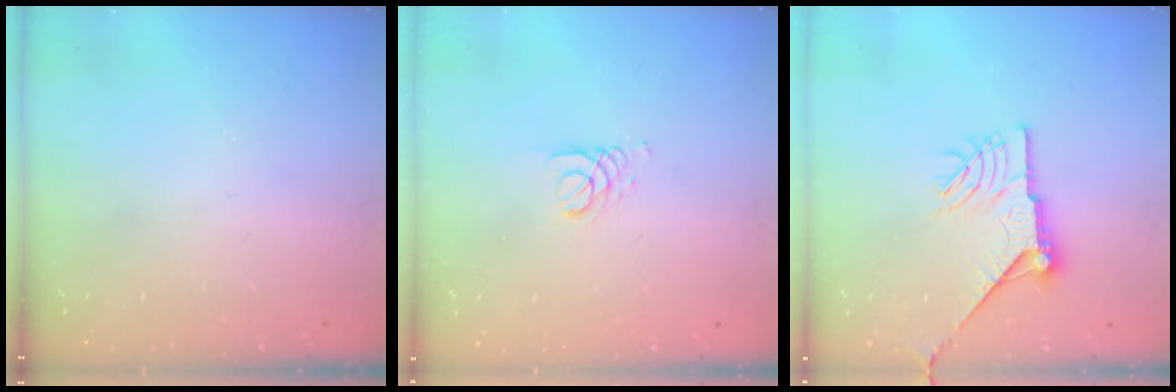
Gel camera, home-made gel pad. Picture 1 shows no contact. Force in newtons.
{"total": 2.7, "press": 2.7, "slide": 0.3}
{"total": 12.0, "press": 12.0, "slide": 1.1}